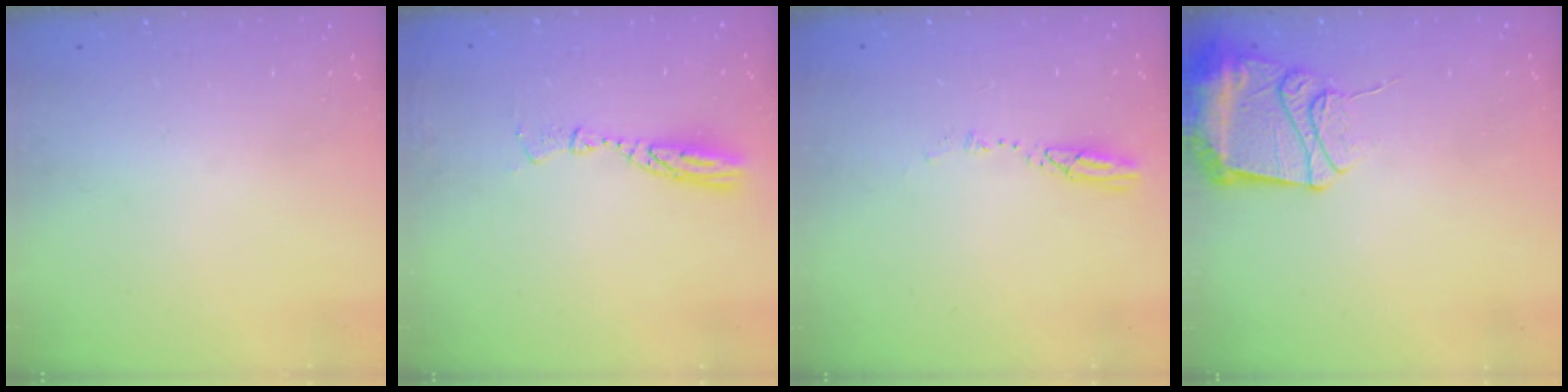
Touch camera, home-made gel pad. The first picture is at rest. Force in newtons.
{"total": 8.0, "press": 8.0, "slide": 0.7}
{"total": 5.2, "press": 5.2, "slide": 0.4}
{"total": 12.8, "press": 12.8, "slide": 1.1}